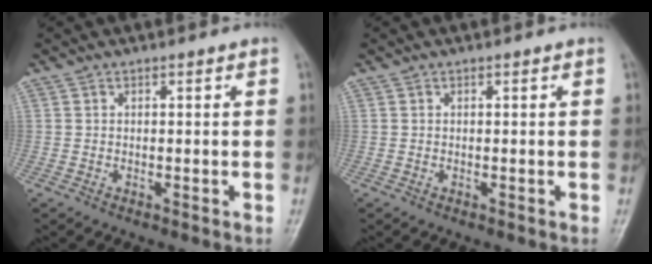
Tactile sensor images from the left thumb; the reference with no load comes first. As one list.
[{"total": 0.0}]